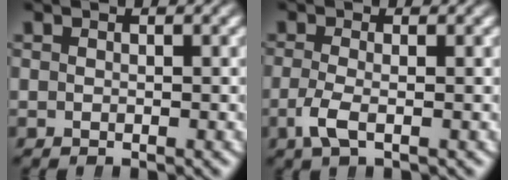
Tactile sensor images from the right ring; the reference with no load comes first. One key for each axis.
{"total": 2.2, "fx": -1.1, "fy": 0.5, "fz": 1.9, "tx": -0.053, "ty": -0.018, "tz": -0.012}